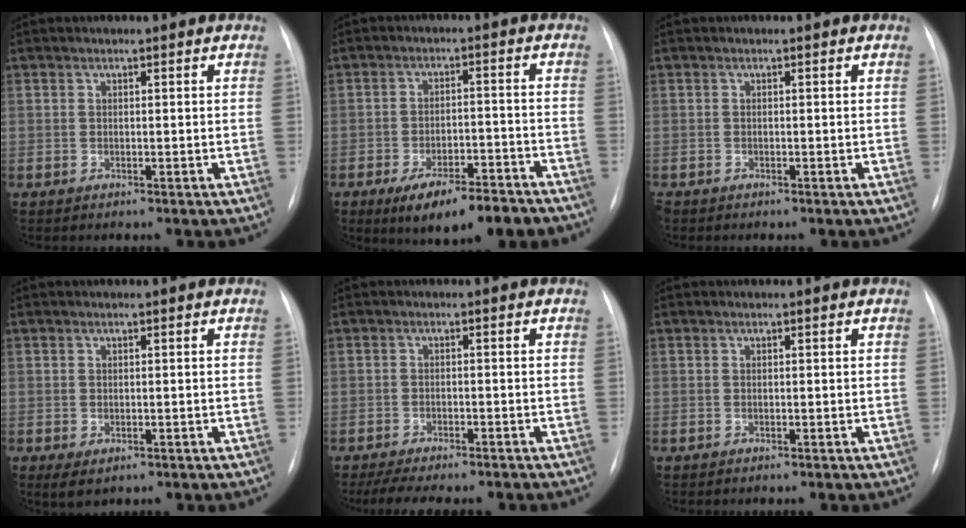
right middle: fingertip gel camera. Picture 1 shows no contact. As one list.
[{"total": 11.8, "force": [-8.6, 3.7, 7.2], "torque": [-0.097, 0.003, -0.127]}, {"total": 0.8, "force": [-0.6, 0.5, 0.2], "torque": [-0.004, 0.001, -0.010]}, {"total": 2.5, "force": [-0.9, 1.5, 1.7], "torque": [-0.028, -0.006, -0.001]}, {"total": 9.3, "force": [-7.9, 2.5, 4.3], "torque": [-0.061, -0.003, -0.112]}, {"total": 0.0}]